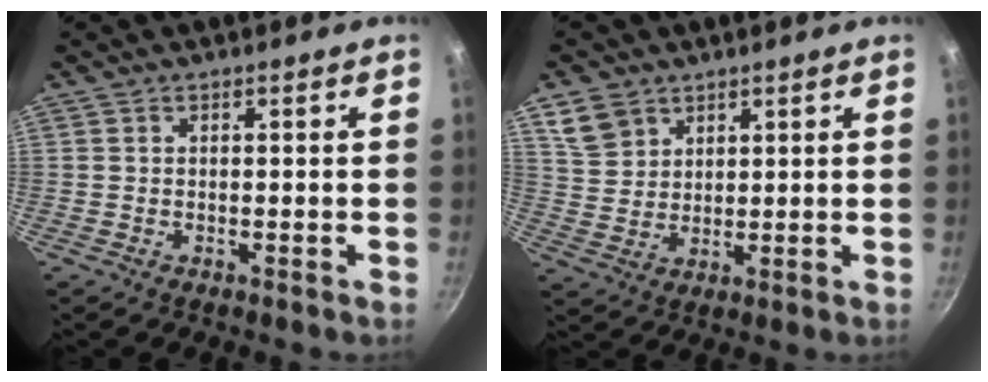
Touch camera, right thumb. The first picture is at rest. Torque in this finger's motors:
{"motor_torque": [-0.50, 0.76, -0.23, 0.18, 0.17]}